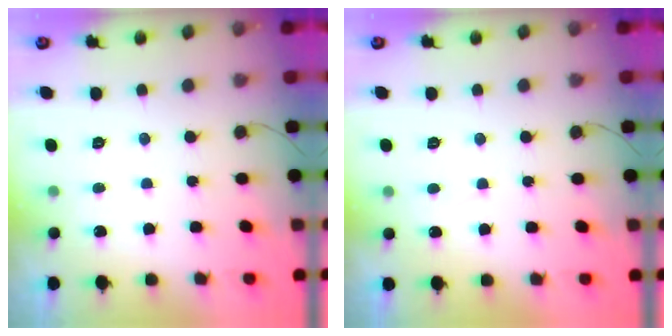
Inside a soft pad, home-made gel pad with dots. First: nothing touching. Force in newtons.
{"total": 2.1, "press": 2.1, "slide": 0.4}